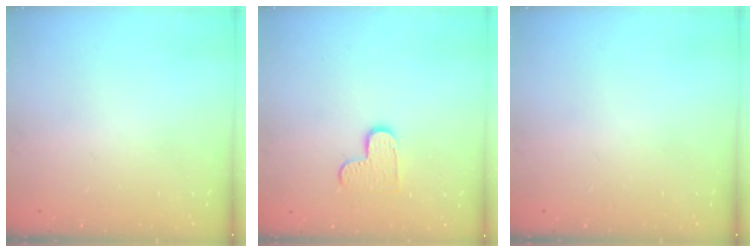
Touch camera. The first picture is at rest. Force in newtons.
{"total": 7.4, "press": 7.4, "slide": 0.4}
{"total": 0.0}